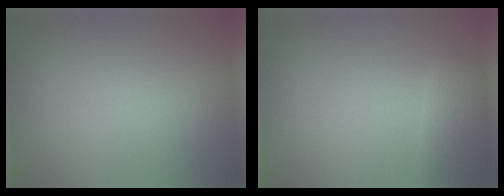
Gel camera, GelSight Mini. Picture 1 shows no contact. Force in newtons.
{"total": 2.1, "press": 2.0, "slide": 0.1}